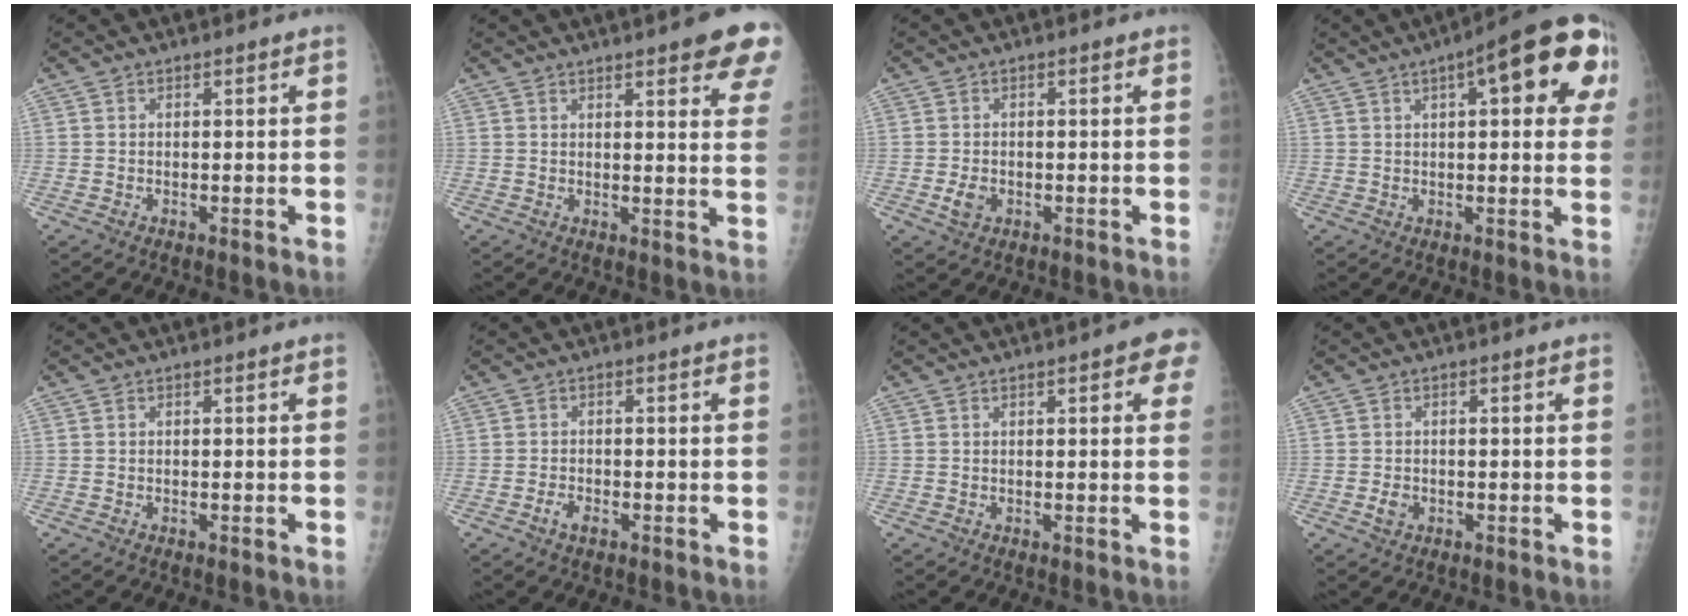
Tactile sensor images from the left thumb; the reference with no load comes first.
{"total": 12.3, "force": [8.0, 2.7, 9.0], "torque": [-0.084, -0.030, 0.083]}
{"total": 2.3, "force": [-0.8, 1.7, 1.4], "torque": [-0.024, -0.001, -0.011]}
{"total": 17.7, "force": [6.0, 5.7, 15.7], "torque": [-0.185, 0.017, 0.069]}
{"total": 0.0}
{"total": 1.9, "force": [-1.2, 1.0, 1.1], "torque": [-0.021, 0.005, -0.022]}
{"total": 5.1, "force": [2.2, 1.5, 4.4], "torque": [-0.032, 0.000, 0.018]}
{"total": 1.6, "force": [-0.6, 1.2, 0.7], "torque": [-0.010, 0.001, -0.009]}